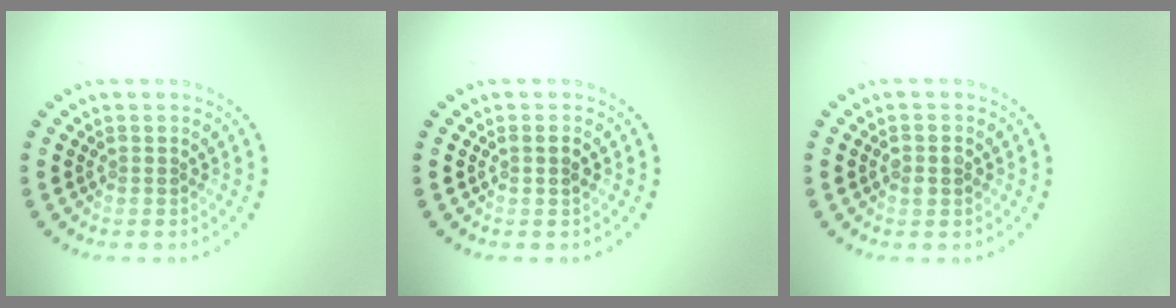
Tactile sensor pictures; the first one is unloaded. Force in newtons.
{"total": 1.0, "press": 1.0, "slide": 0.4}
{"total": 1.2, "press": 1.2, "slide": 0.1}